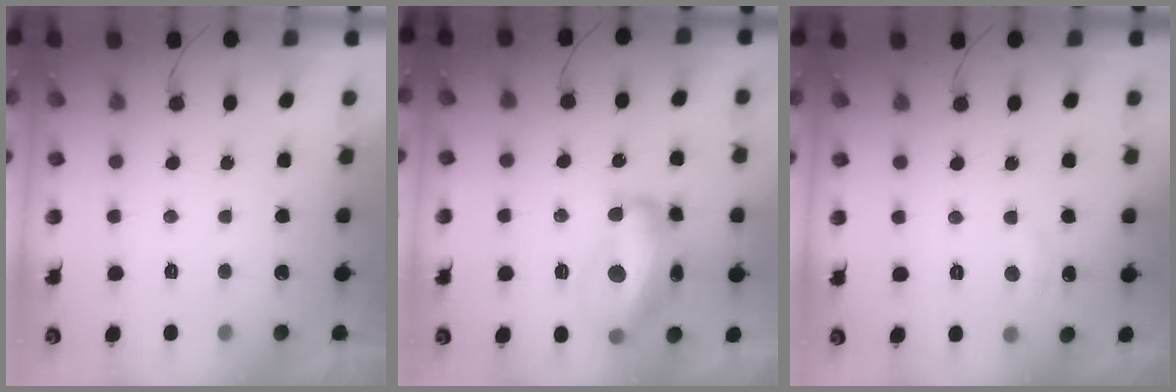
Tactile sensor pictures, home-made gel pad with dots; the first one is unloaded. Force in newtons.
{"total": 16.5, "press": 16.4, "slide": 1.0}
{"total": 3.4, "press": 3.4, "slide": 0.4}